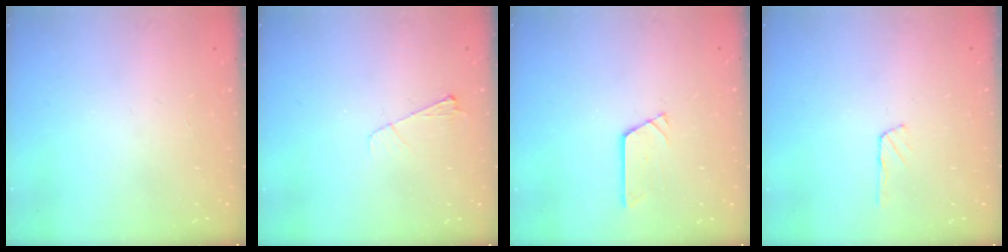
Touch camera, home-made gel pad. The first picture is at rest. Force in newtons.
{"total": 4.4, "press": 4.3, "slide": 0.6}
{"total": 2.4, "press": 2.4, "slide": 0.1}
{"total": 2.3, "press": 2.3, "slide": 0.2}